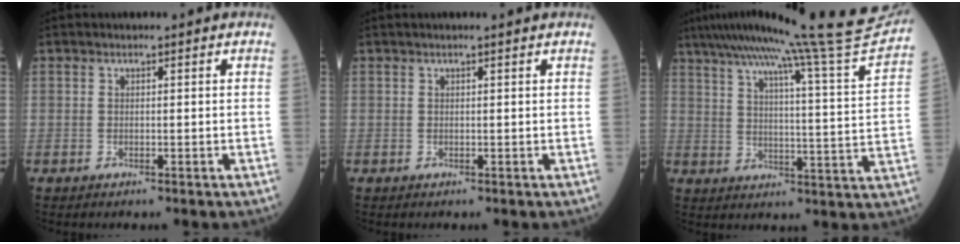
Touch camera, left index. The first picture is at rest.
{"total": 1.3, "force": [1.1, -0.3, 0.7], "torque": [-0.011, 0.008, 0.020]}
{"total": 23.9, "force": [21.4, -2.9, 10.0], "torque": [-0.167, -0.070, 0.281]}